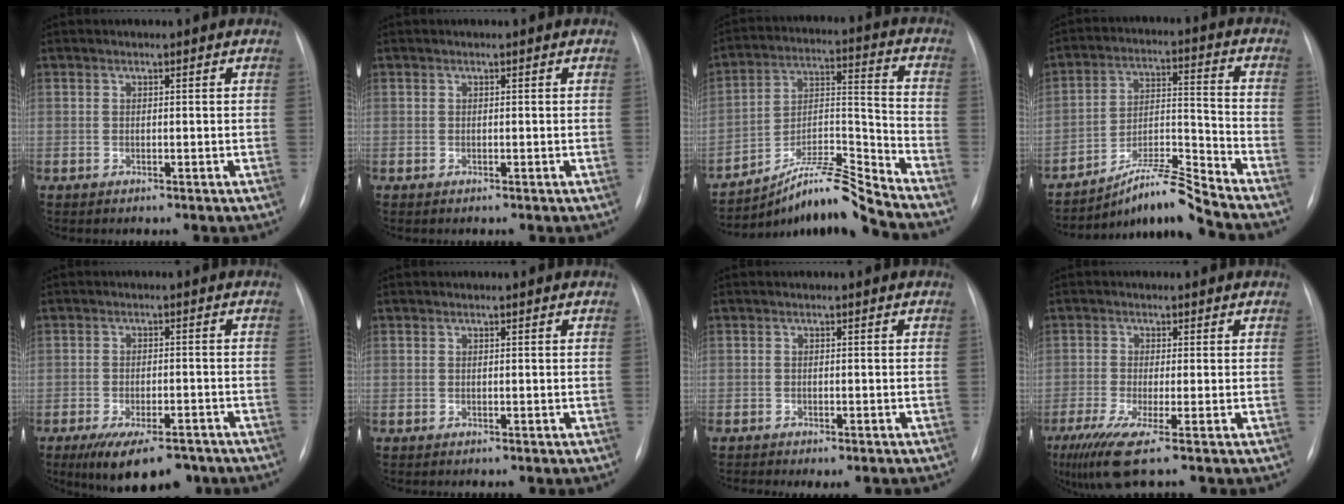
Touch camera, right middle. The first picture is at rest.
{"total": 0.0}
{"total": 12.0, "force": [-11.1, -1.9, 4.0], "torque": [-0.067, 0.030, -0.194]}
{"total": 9.5, "force": [-8.8, -1.9, 3.2], "torque": [-0.059, 0.019, -0.151]}
{"total": 10.7, "force": [-8.0, 3.8, 6.1], "torque": [-0.092, -0.009, -0.118]}
{"total": 0.0}
{"total": 3.9, "force": [-3.3, 1.1, 1.9], "torque": [-0.015, -0.007, -0.041]}
{"total": 6.5, "force": [-3.9, 0.1, 5.2], "torque": [-0.100, -0.021, -0.074]}